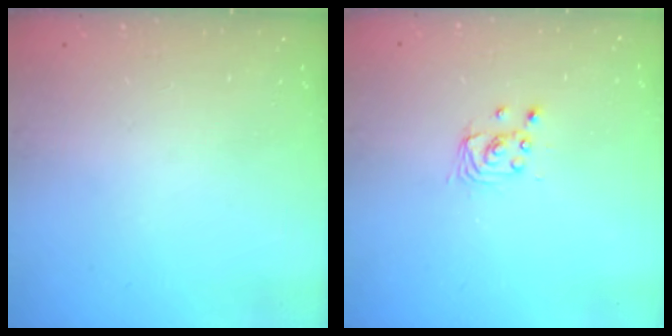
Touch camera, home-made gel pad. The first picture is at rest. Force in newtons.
{"total": 2.8, "press": 2.8, "slide": 0.1}